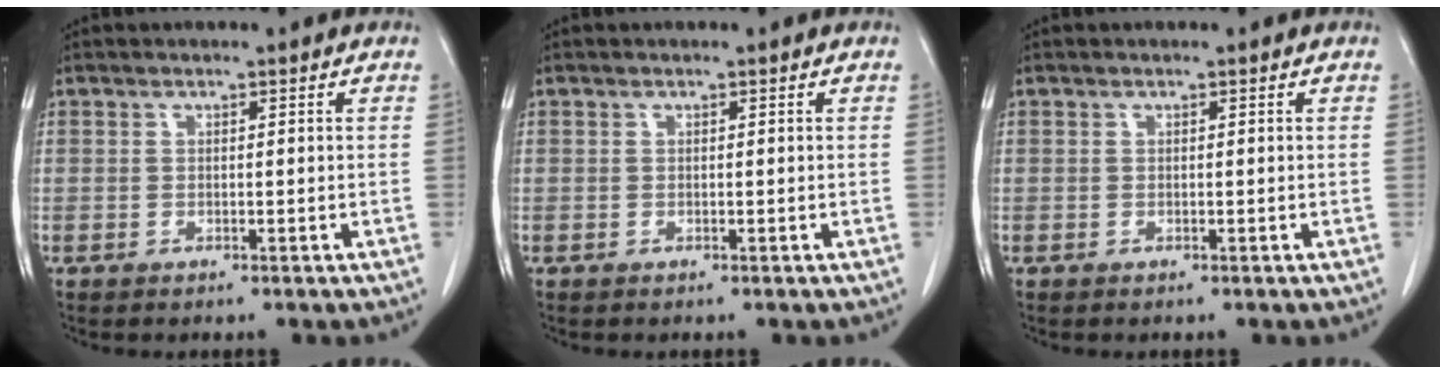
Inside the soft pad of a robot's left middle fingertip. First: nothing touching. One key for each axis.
{"total": 0.0}
{"total": 0.0}